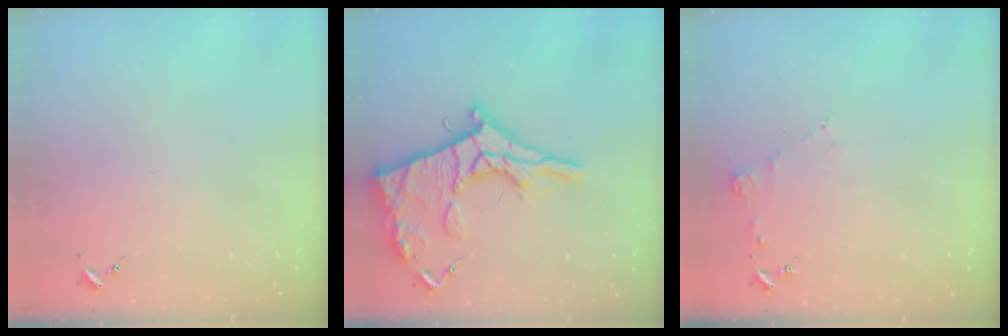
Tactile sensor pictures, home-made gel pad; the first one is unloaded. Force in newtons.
{"total": 21.2, "press": 21.2, "slide": 1.8}
{"total": 4.0, "press": 3.9, "slide": 0.5}